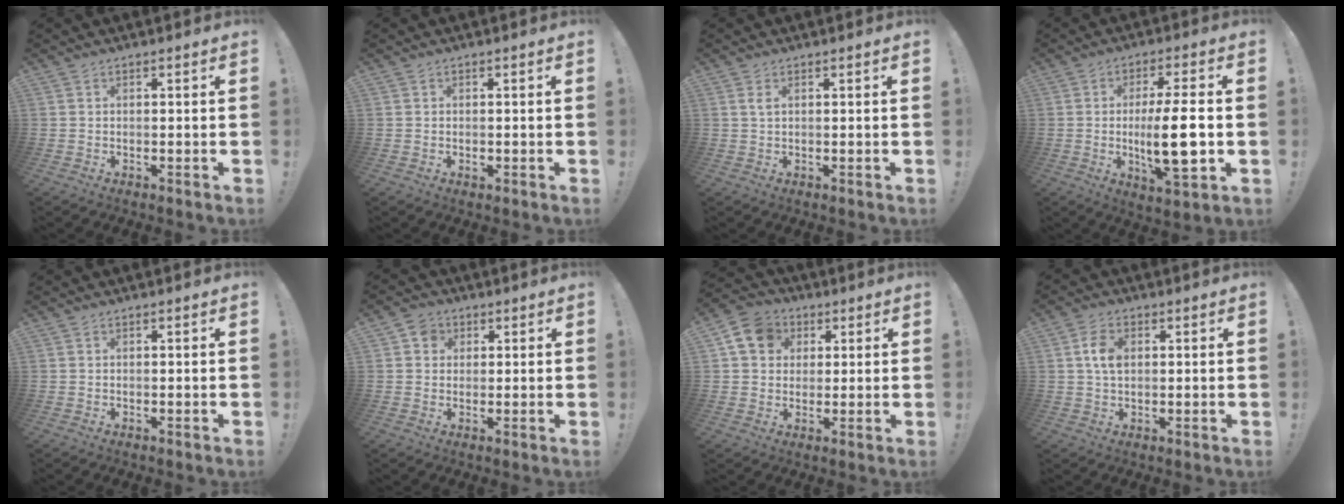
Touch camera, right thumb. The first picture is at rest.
{"total": 0.6, "force": [-0.4, 0.3, 0.2], "torque": [-0.001, 0.000, -0.007]}
{"total": 1.6, "force": [0.7, 0.4, 1.4], "torque": [-0.023, -0.001, 0.010]}
{"total": 14.7, "force": [-1.5, 3.1, 14.3], "torque": [-0.246, -0.007, -0.033]}
{"total": 0.0}
{"total": 4.4, "force": [1.4, 3.9, 1.4], "torque": [-0.021, 0.001, 0.026]}
{"total": 11.1, "force": [3.5, 9.4, 4.7], "torque": [-0.066, 0.000, 0.072]}
{"total": 6.2, "force": [1.2, 4.1, 4.5], "torque": [-0.078, 0.003, 0.020]}